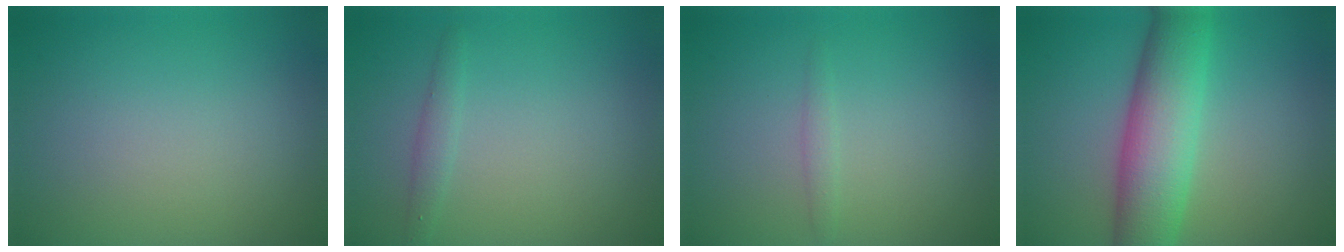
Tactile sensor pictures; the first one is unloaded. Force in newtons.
{"total": 1.3, "press": 1.3, "slide": 0.0}
{"total": 0.9, "press": 0.9, "slide": 0.1}
{"total": 7.8, "press": 7.8, "slide": 0.1}